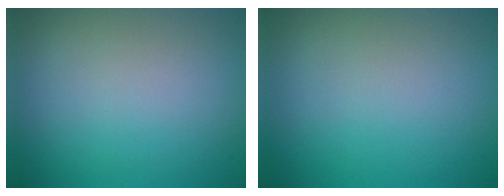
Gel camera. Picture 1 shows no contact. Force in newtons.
{"total": 0.0}